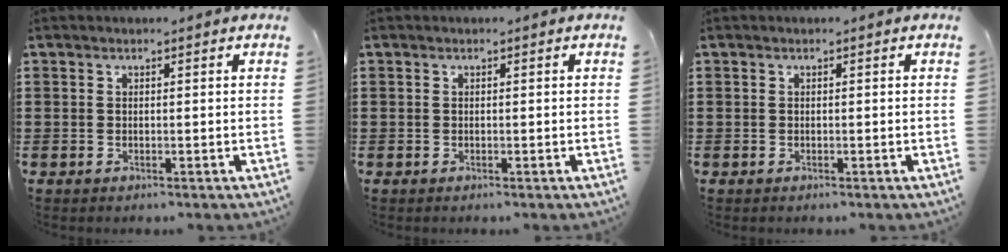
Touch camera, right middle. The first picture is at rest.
{"total": 0.0}
{"total": 0.0}